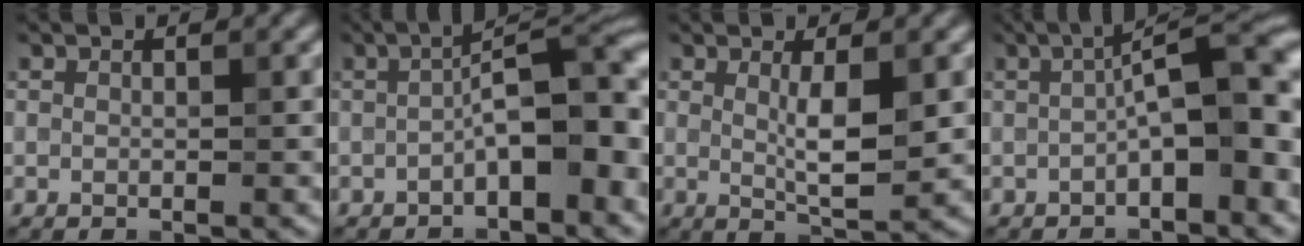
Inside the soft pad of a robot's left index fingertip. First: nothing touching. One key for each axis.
{"total": 7.4, "fx": -1.7, "fy": 2.4, "fz": 6.8, "tx": -0.095, "ty": 0.021, "tz": -0.033}
{"total": 3.6, "fx": 0.6, "fy": 0.7, "fz": 3.5, "tx": -0.060, "ty": -0.009, "tz": 0.014}
{"total": 7.3, "fx": -0.7, "fy": 2.1, "fz": 6.9, "tx": -0.095, "ty": 0.020, "tz": -0.018}